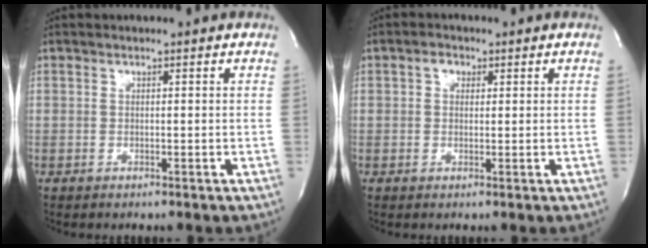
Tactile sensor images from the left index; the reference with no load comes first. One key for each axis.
{"total": 1.9, "fx": 0.8, "fy": 1.4, "fz": 1.0, "tx": -0.020, "ty": 0.007, "tz": 0.011}